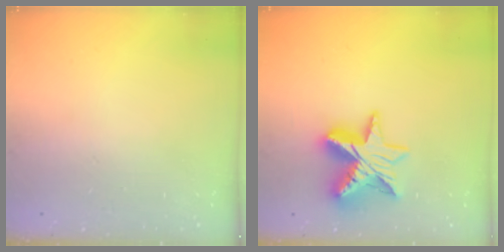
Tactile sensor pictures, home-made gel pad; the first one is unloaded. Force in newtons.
{"total": 12.5, "press": 12.4, "slide": 1.1}